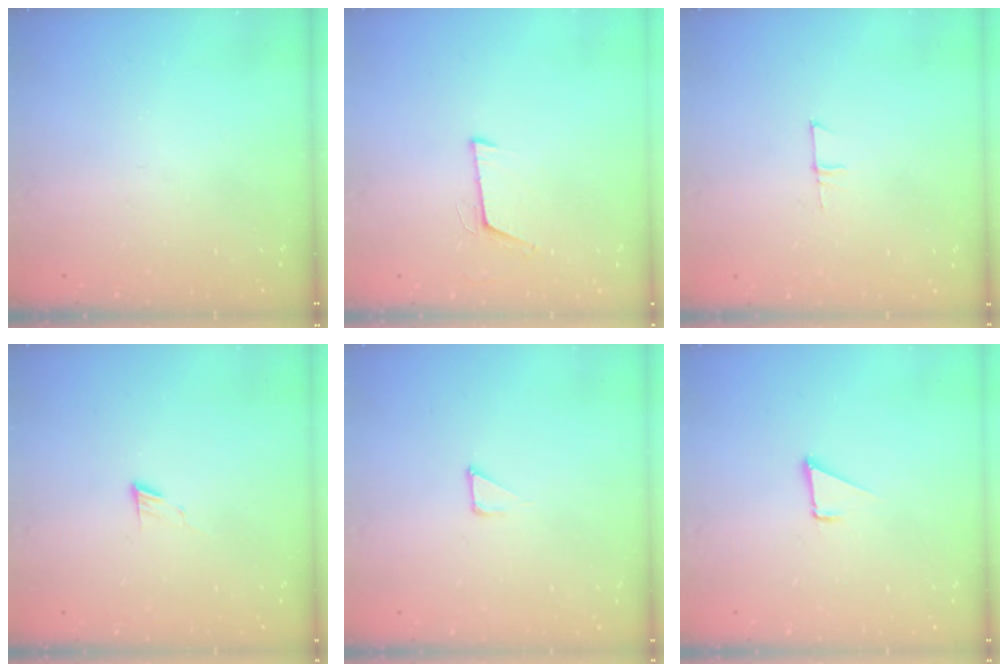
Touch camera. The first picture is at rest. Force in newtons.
{"total": 5.9, "press": 5.6, "slide": 2.0}
{"total": 4.8, "press": 4.8, "slide": 0.3}
{"total": 5.0, "press": 4.9, "slide": 0.5}
{"total": 2.9, "press": 2.9, "slide": 0.3}
{"total": 1.6, "press": 1.5, "slide": 0.1}